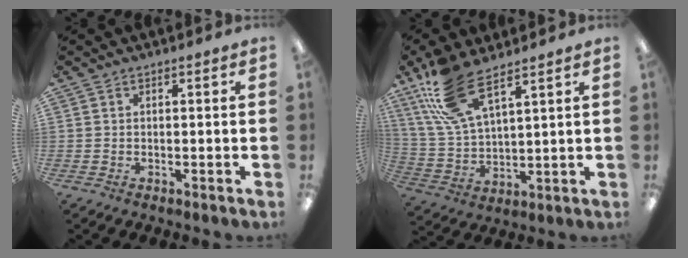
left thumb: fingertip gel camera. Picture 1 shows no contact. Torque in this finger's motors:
{"motor_torque": [0.15, 0.13, 1.37, -1.40, 0.15]}